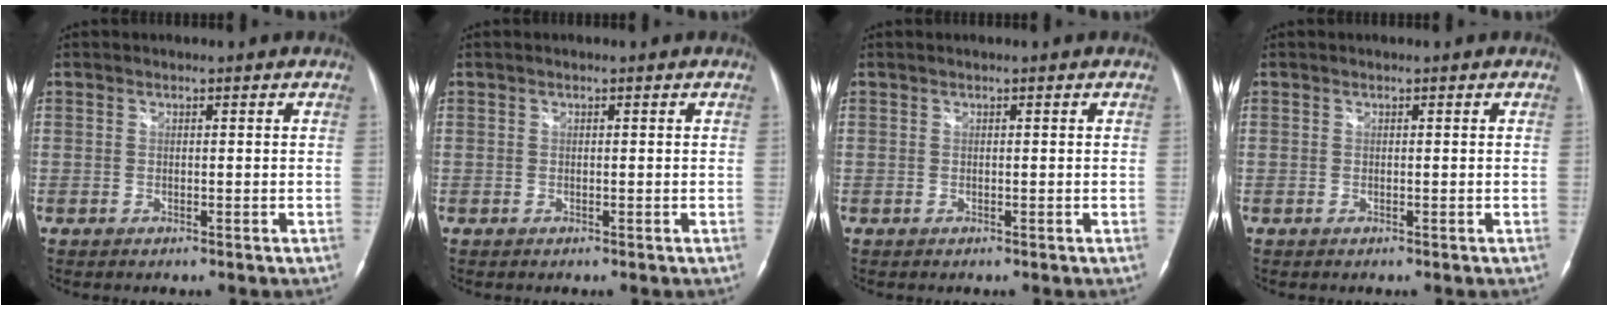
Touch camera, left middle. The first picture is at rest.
{"total": 0.0}
{"total": 0.0}
{"total": 0.0}